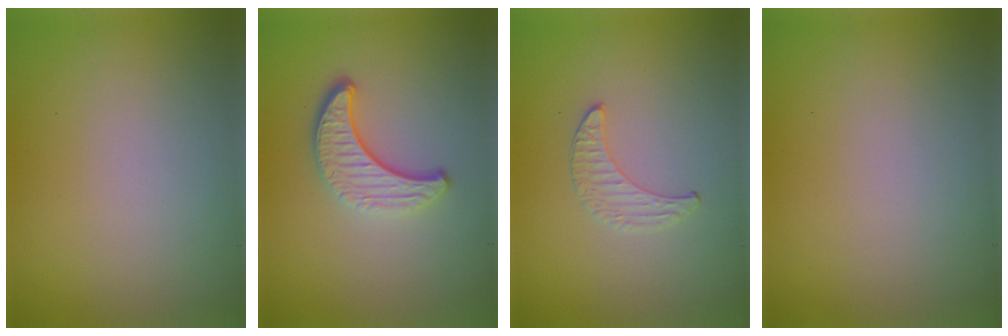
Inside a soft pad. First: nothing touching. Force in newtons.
{"total": 3.8, "press": 2.9, "slide": 2.5}
{"total": 0.8, "press": 0.8, "slide": 0.2}
{"total": 0.0}